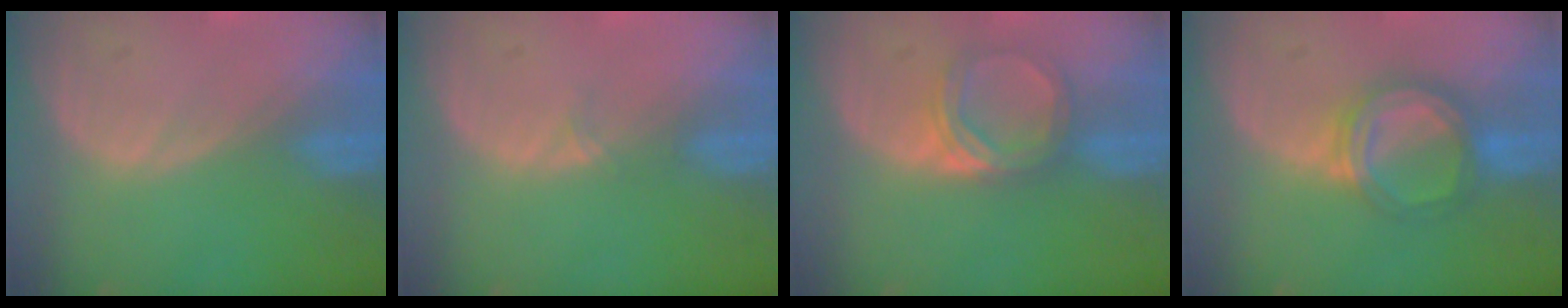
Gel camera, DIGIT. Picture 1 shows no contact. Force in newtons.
{"total": 0.9, "press": 0.6, "slide": 0.7}
{"total": 5.2, "press": 4.6, "slide": 2.4}
{"total": 6.4, "press": 5.7, "slide": 3.0}